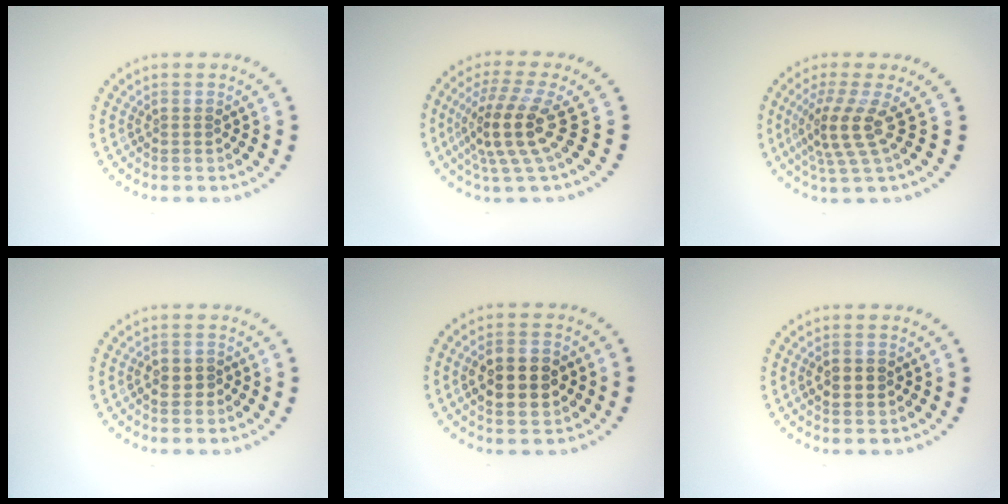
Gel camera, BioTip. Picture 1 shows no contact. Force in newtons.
{"total": 4.6, "press": 3.6, "slide": 2.8}
{"total": 3.6, "press": 2.6, "slide": 2.5}
{"total": 1.2, "press": 1.2, "slide": 0.4}
{"total": 5.0, "press": 5.0, "slide": 0.2}
{"total": 2.5, "press": 2.5, "slide": 0.3}